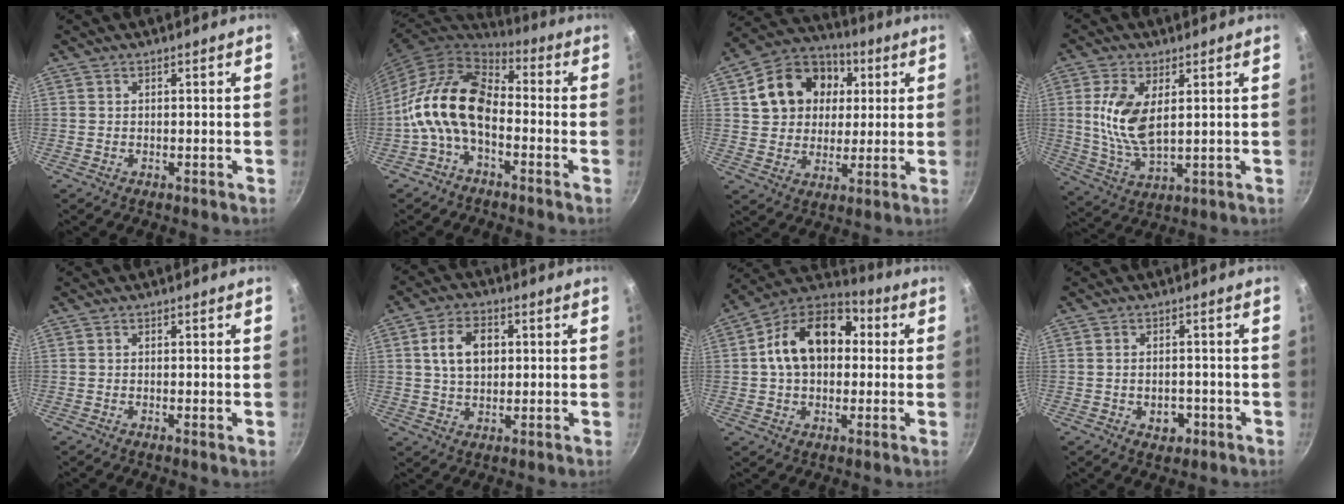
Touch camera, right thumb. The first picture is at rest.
{"total": 14.6, "force": [-3.5, 9.0, 10.9], "torque": [-0.190, 0.050, -0.087]}
{"total": 16.5, "force": [4.4, 13.4, 8.6], "torque": [-0.129, 0.017, 0.068]}
{"total": 11.0, "force": [2.2, 5.5, 9.2], "torque": [-0.182, -0.015, 0.050]}
{"total": 0.7, "force": [-0.1, 0.0, 0.7], "torque": [-0.014, -0.002, -0.003]}
{"total": 8.9, "force": [1.7, 6.0, 6.3], "torque": [-0.094, 0.006, 0.027]}
{"total": 18.0, "force": [2.4, 12.6, 12.6], "torque": [-0.185, 0.037, 0.019]}
{"total": 4.0, "force": [-1.4, 2.8, 2.4], "torque": [-0.028, 0.010, -0.014]}